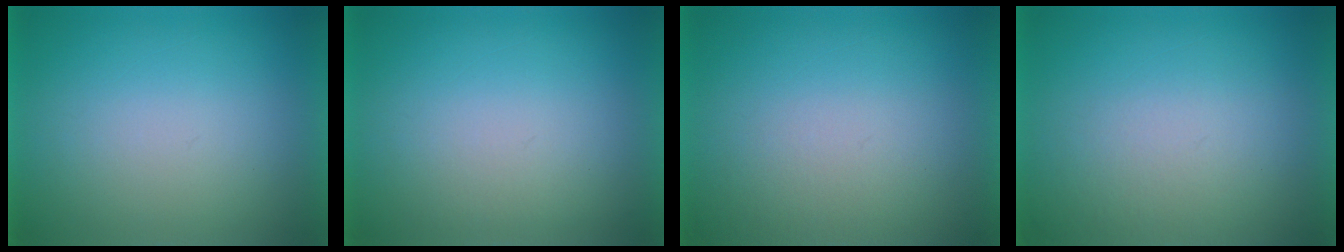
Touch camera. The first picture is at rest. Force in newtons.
{"total": 1.1}
{"total": 1.8}
{"total": 2.2}